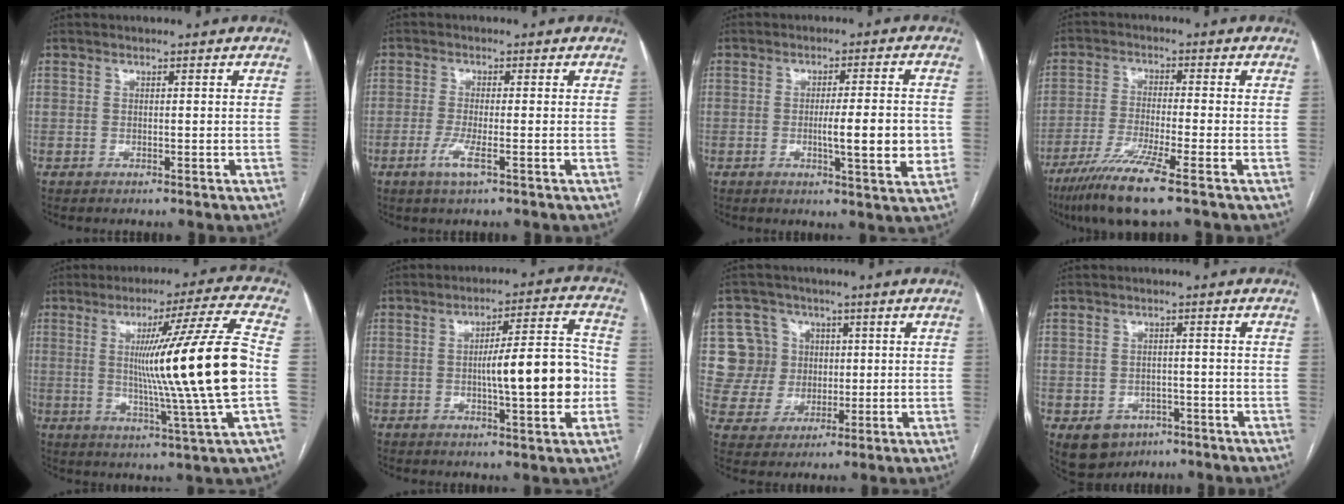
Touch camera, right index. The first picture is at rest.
{"total": 3.5, "force": [-1.5, 0.3, 3.1], "torque": [-0.066, -0.007, -0.031]}
{"total": 8.7, "force": [-1.2, 0.8, 8.6], "torque": [-0.123, -0.007, -0.019]}
{"total": 10.0, "force": [-6.5, -0.7, 7.6], "torque": [-0.146, -0.029, -0.118]}
{"total": 18.4, "force": [0.2, -3.0, 18.2], "torque": [-0.286, -0.014, -0.007]}
{"total": 12.1, "force": [-1.6, 1.7, 11.9], "torque": [-0.177, 0.017, -0.020]}
{"total": 8.6, "force": [1.8, 8.4, 0.8], "torque": [-0.019, 0.026, 0.038]}
{"total": 6.5, "force": [-3.4, 5.2, 1.9], "torque": [-0.035, 0.006, -0.041]}